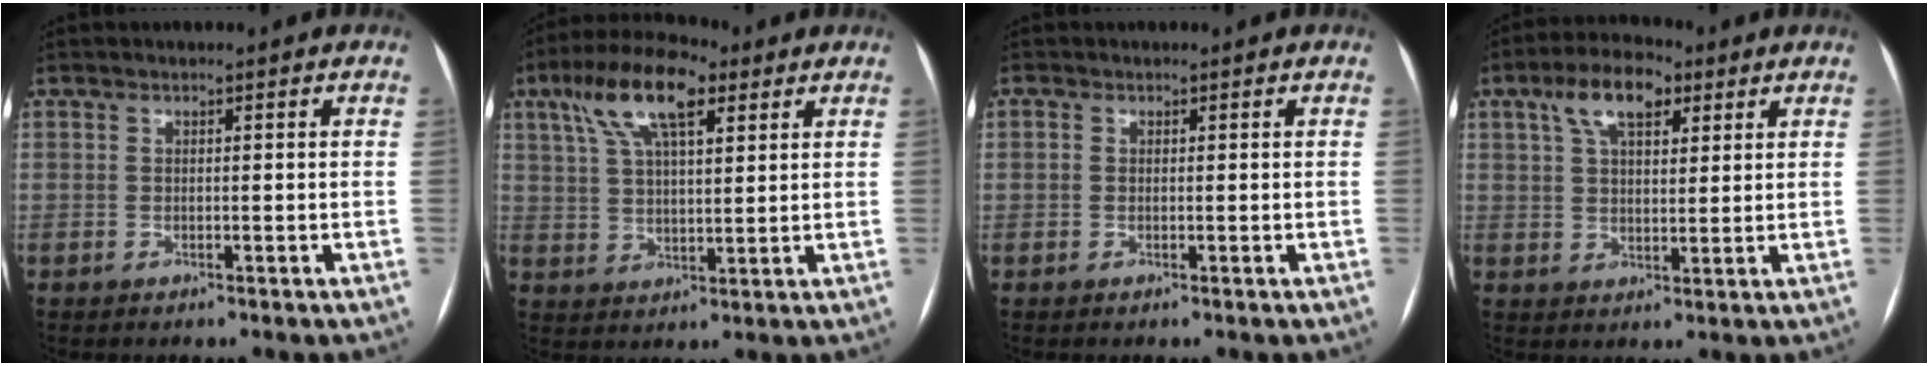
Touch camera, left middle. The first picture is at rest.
{"total": 12.2, "force": [6.3, 4.1, 9.6], "torque": [-0.185, 0.030, 0.112]}
{"total": 0.7, "force": [0.1, 0.6, 0.2], "torque": [-0.002, 0.003, 0.000]}
{"total": 8.8, "force": [4.6, 4.0, 6.4], "torque": [-0.120, 0.026, 0.082]}